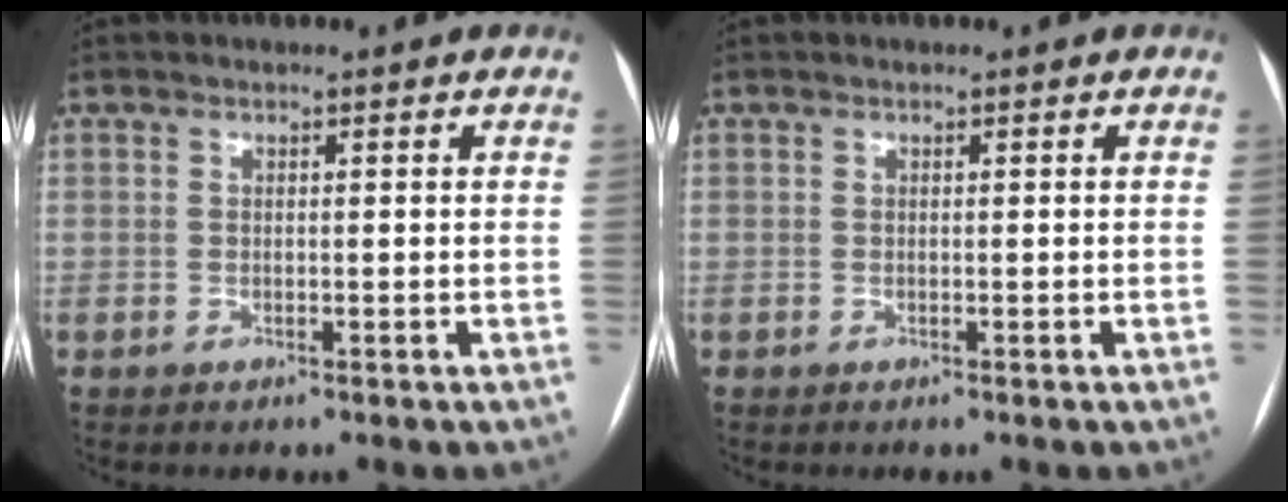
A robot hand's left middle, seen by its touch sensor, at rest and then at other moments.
{"total": 0.0}